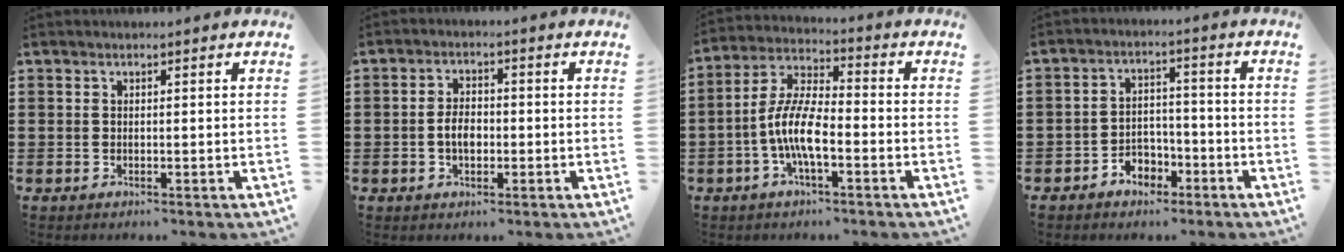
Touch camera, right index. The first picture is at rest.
{"total": 3.4, "force": [-0.8, 1.9, 2.7], "torque": [-0.045, -0.003, -0.015]}
{"total": 8.8, "force": [-2.9, 2.8, 7.8], "torque": [-0.185, -0.011, -0.063]}
{"total": 3.9, "force": [-2.8, 2.5, 1.0], "torque": [-0.024, 0.013, -0.056]}